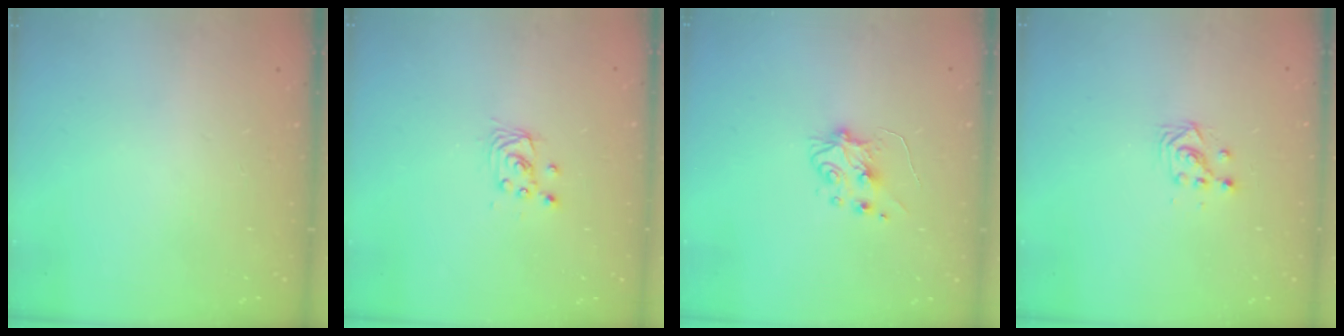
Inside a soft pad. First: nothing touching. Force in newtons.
{"total": 2.8, "press": 2.8, "slide": 0.2}
{"total": 5.9, "press": 5.9, "slide": 0.9}
{"total": 3.0, "press": 3.0, "slide": 0.2}